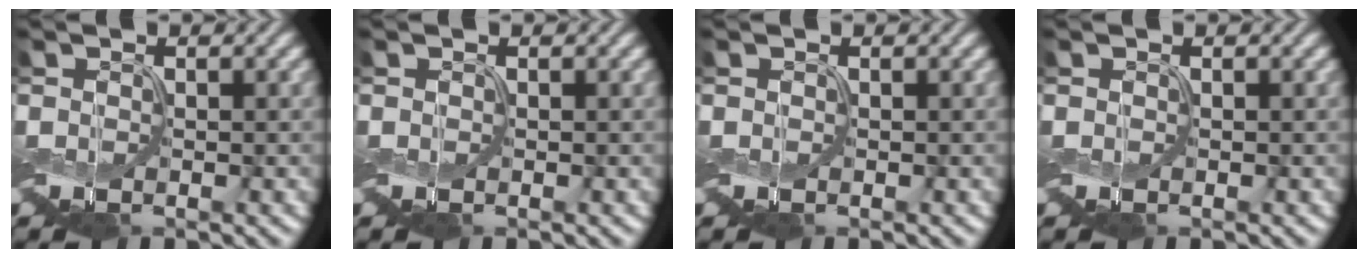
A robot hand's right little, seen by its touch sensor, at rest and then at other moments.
{"total": 0.0}
{"total": 0.0}
{"total": 0.0}